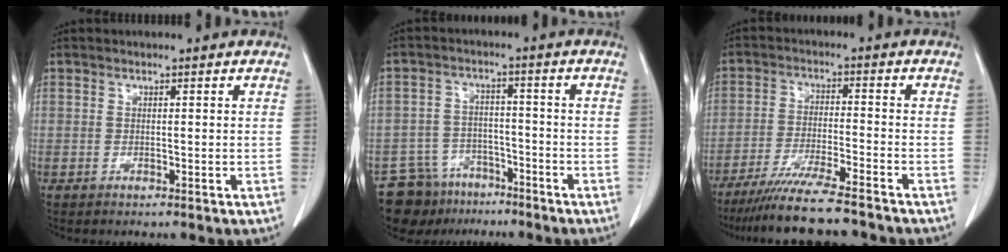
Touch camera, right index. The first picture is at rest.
{"total": 8.5, "force": [-6.6, 5.3, 0.5], "torque": [-0.005, 0.027, -0.106]}
{"total": 12.2, "force": [-10.4, 0.1, 6.3], "torque": [-0.097, -0.033, -0.169]}